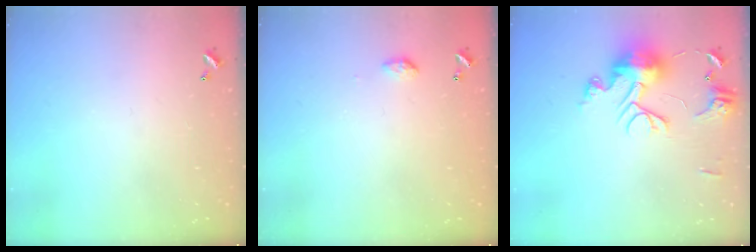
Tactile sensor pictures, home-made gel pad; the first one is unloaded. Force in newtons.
{"total": 4.1, "press": 4.1, "slide": 0.6}
{"total": 13.5, "press": 13.5, "slide": 1.0}